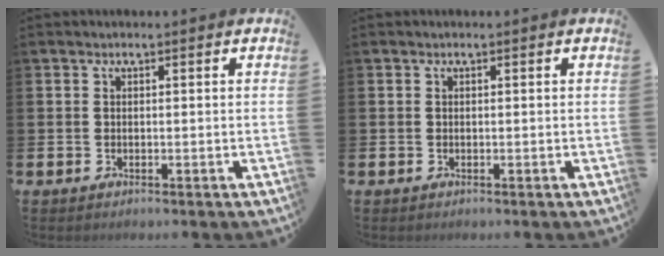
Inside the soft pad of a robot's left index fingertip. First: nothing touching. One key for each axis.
{"total": 0.0}